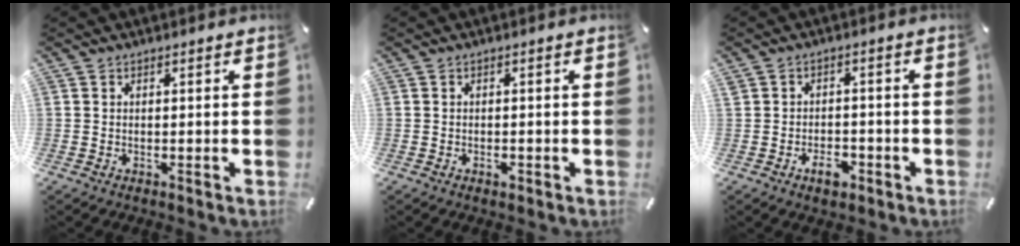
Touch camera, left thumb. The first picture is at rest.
{"total": 1.3, "force": [-0.7, 0.7, 0.9], "torque": [-0.016, 0.002, -0.013]}
{"total": 4.7, "force": [-2.3, 3.0, 2.8], "torque": [-0.051, 0.010, -0.041]}